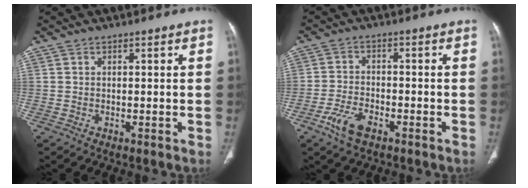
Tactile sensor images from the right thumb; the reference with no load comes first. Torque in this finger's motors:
{"motor_torque": [-0.03, 0.20, 0.42, -0.22, -0.01]}